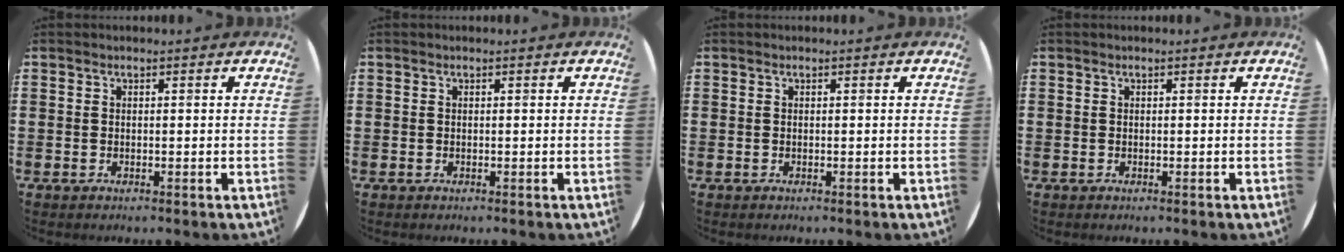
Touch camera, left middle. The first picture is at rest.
{"total": 0.0}
{"total": 0.0}
{"total": 0.0}